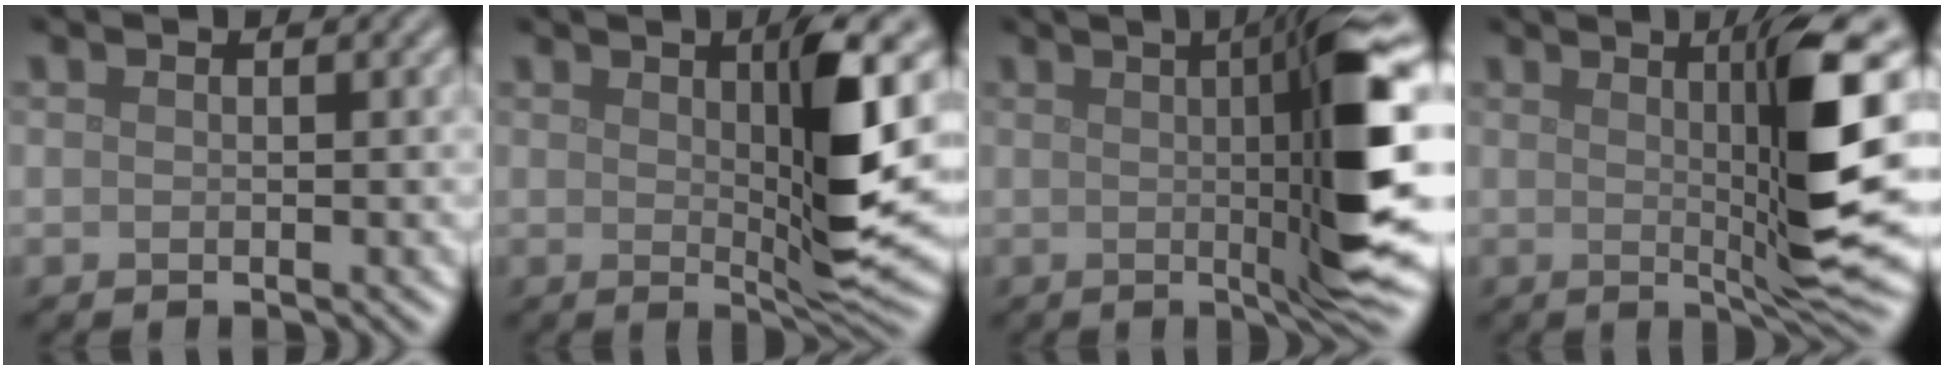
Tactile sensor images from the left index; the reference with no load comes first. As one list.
[{"total": 6.8, "force": [1.2, 0.9, 6.6], "torque": [-0.106, -0.013, 0.029]}, {"total": 11.5, "force": [0.7, 1.6, 11.4], "torque": [-0.145, 0.003, 0.015]}, {"total": 9.3, "force": [1.3, 1.1, 9.1], "torque": [-0.127, -0.003, 0.030]}]